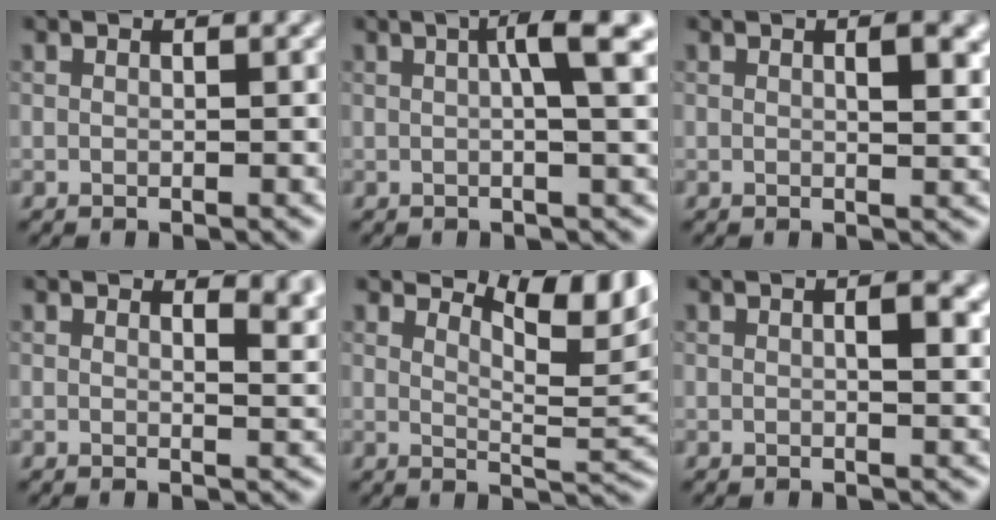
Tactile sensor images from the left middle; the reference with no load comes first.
{"total": 4.5, "force": [1.0, 0.6, 4.3], "torque": [-0.065, 0.012, 0.013]}
{"total": 3.2, "force": [1.0, 1.0, 2.8], "torque": [-0.033, 0.001, 0.015]}
{"total": 3.0, "force": [2.1, 1.1, 1.8], "torque": [-0.015, -0.006, 0.029]}
{"total": 6.0, "force": [4.1, 1.7, 4.1], "torque": [-0.059, -0.003, 0.063]}
{"total": 2.9, "force": [0.6, 0.9, 2.7], "torque": [-0.038, 0.000, 0.009]}